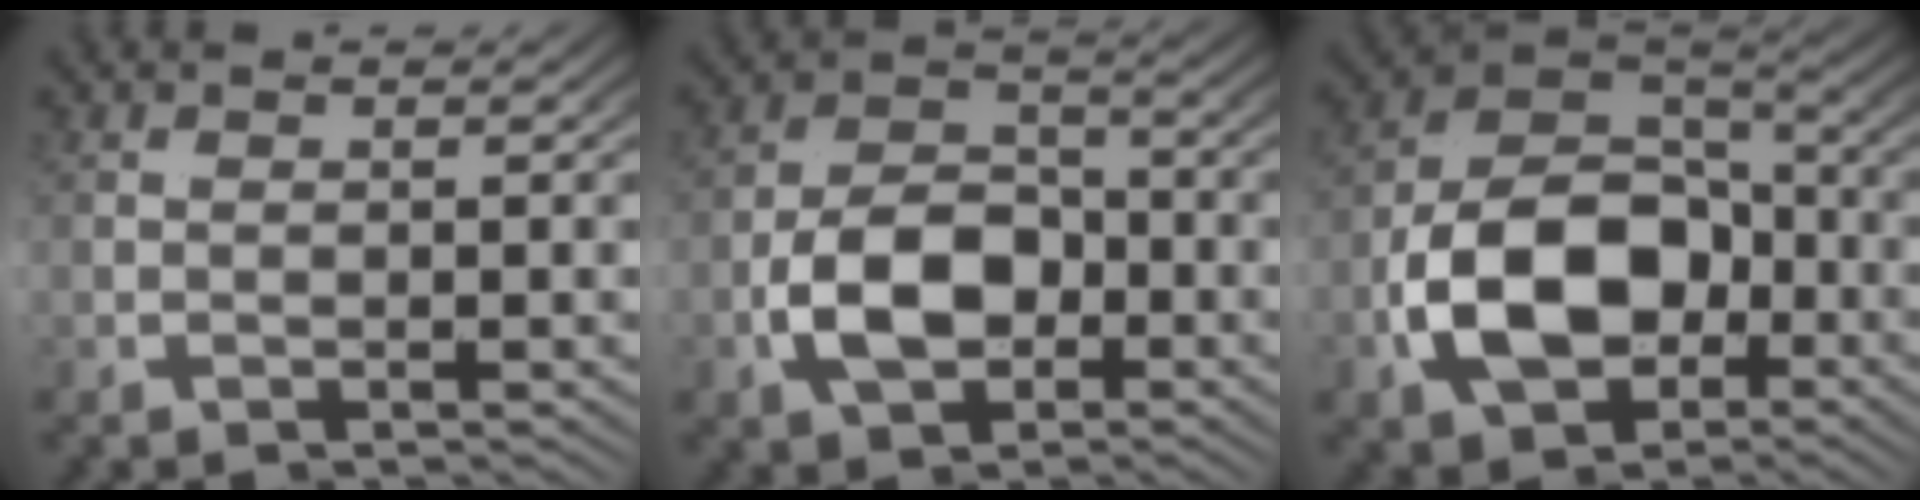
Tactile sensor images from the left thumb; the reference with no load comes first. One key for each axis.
{"total": 6.7, "fx": -2.8, "fy": 4.0, "fz": 4.5, "tx": -0.104, "ty": -0.006, "tz": -0.046}
{"total": 11.2, "fx": -3.7, "fy": 6.9, "fz": 8.1, "tx": -0.193, "ty": -0.016, "tz": -0.053}